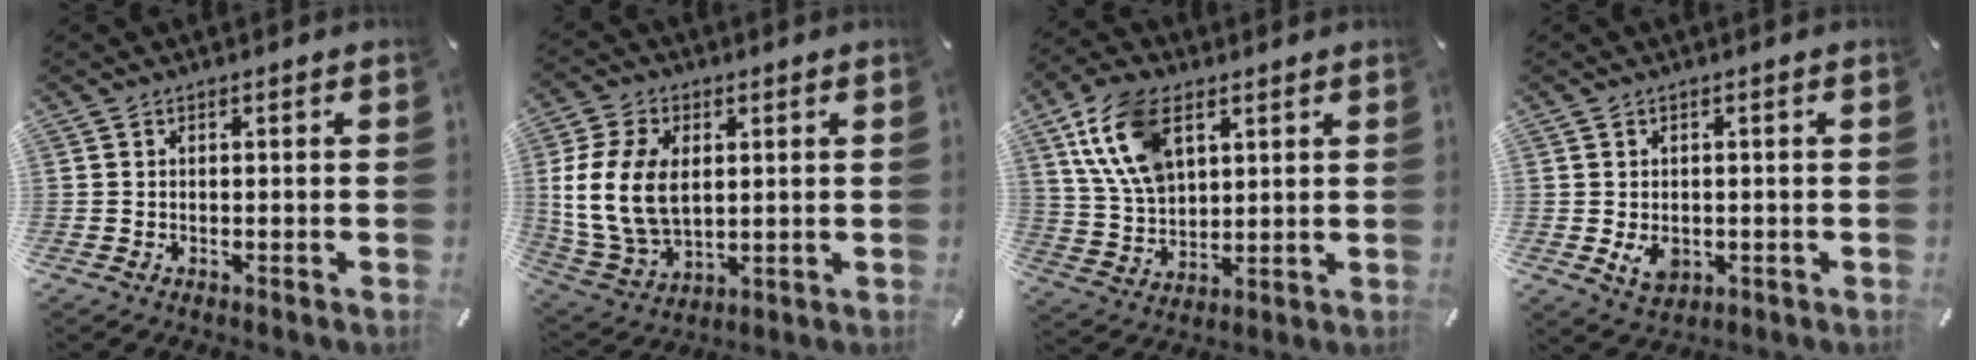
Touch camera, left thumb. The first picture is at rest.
{"total": 14.3, "force": [1.8, 10.3, 9.8], "torque": [-0.230, 0.005, 0.034]}
{"total": 13.9, "force": [6.2, 8.7, 8.9], "torque": [-0.219, -0.004, 0.114]}
{"total": 4.4, "force": [-0.7, 3.4, 2.7], "torque": [-0.043, -0.006, -0.013]}